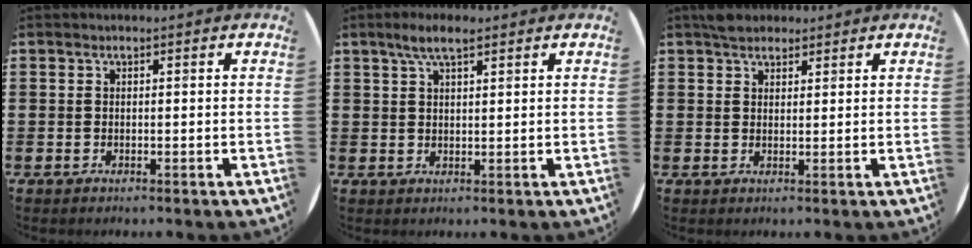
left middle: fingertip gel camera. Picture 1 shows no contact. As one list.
[{"total": 3.8, "force": [2.5, 1.0, 2.6], "torque": [-0.048, 0.004, 0.042]}, {"total": 2.5, "force": [2.2, 1.1, 0.3], "torque": [-0.001, 0.003, 0.042]}]